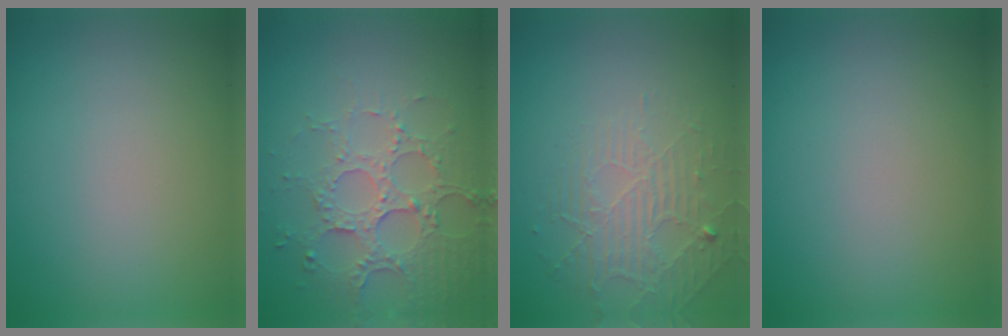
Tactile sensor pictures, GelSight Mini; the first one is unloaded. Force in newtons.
{"total": 4.5, "press": 3.5, "slide": 2.7}
{"total": 2.3, "press": 1.7, "slide": 1.6}
{"total": 0.0}